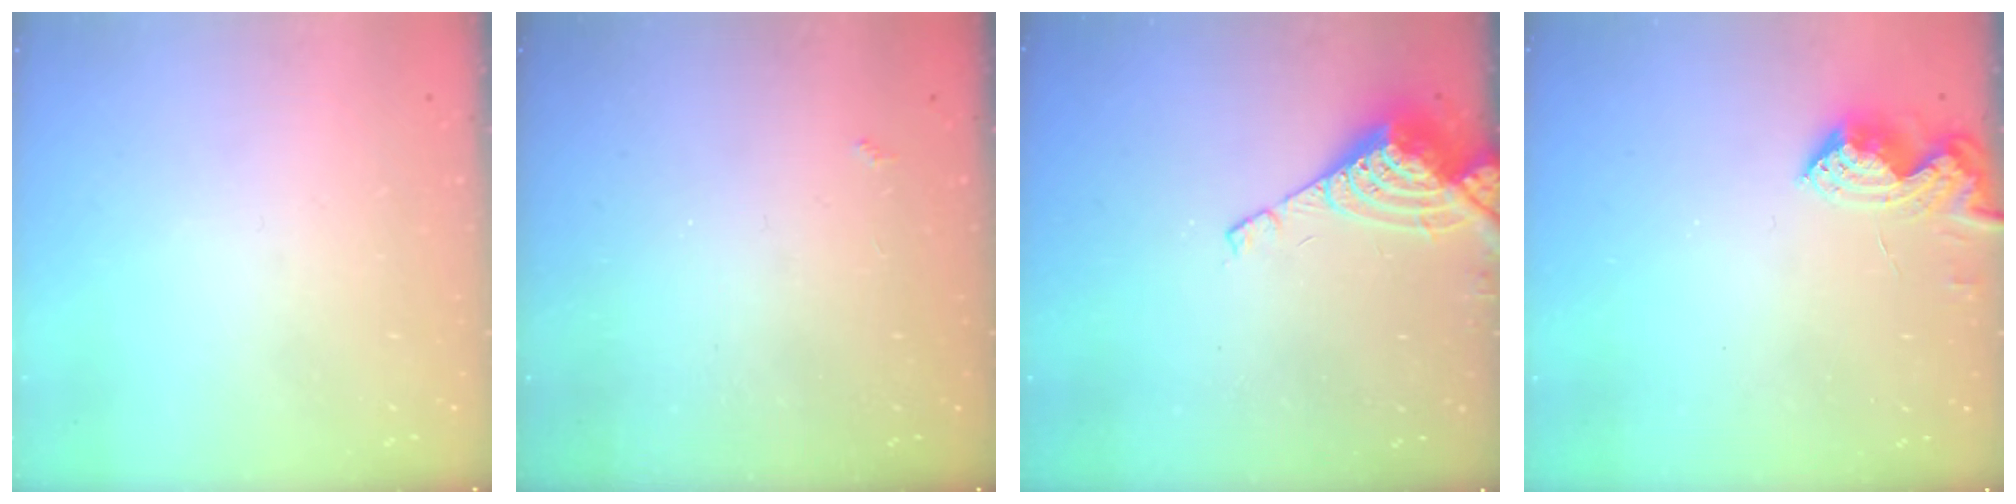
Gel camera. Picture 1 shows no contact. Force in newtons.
{"total": 2.1, "press": 2.1, "slide": 0.4}
{"total": 8.3, "press": 8.2, "slide": 1.0}
{"total": 7.5, "press": 7.4, "slide": 0.8}